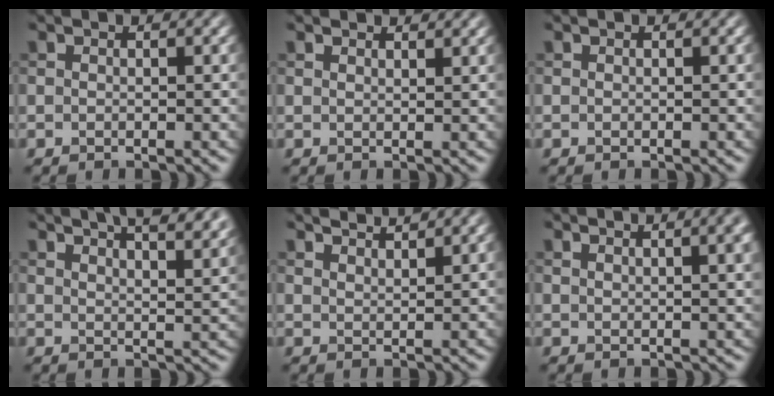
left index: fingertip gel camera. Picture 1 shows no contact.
{"total": 1.7, "force": [1.6, 0.3, 0.3], "torque": [-0.008, 0.000, 0.023]}
{"total": 0.0}
{"total": 10.5, "force": [7.5, 3.7, 6.2], "torque": [-0.039, 0.035, 0.061]}
{"total": 2.9, "force": [2.7, 0.4, 1.0], "torque": [-0.002, 0.006, 0.035]}
{"total": 6.5, "force": [3.5, 2.6, 4.8], "torque": [-0.024, 0.031, 0.021]}